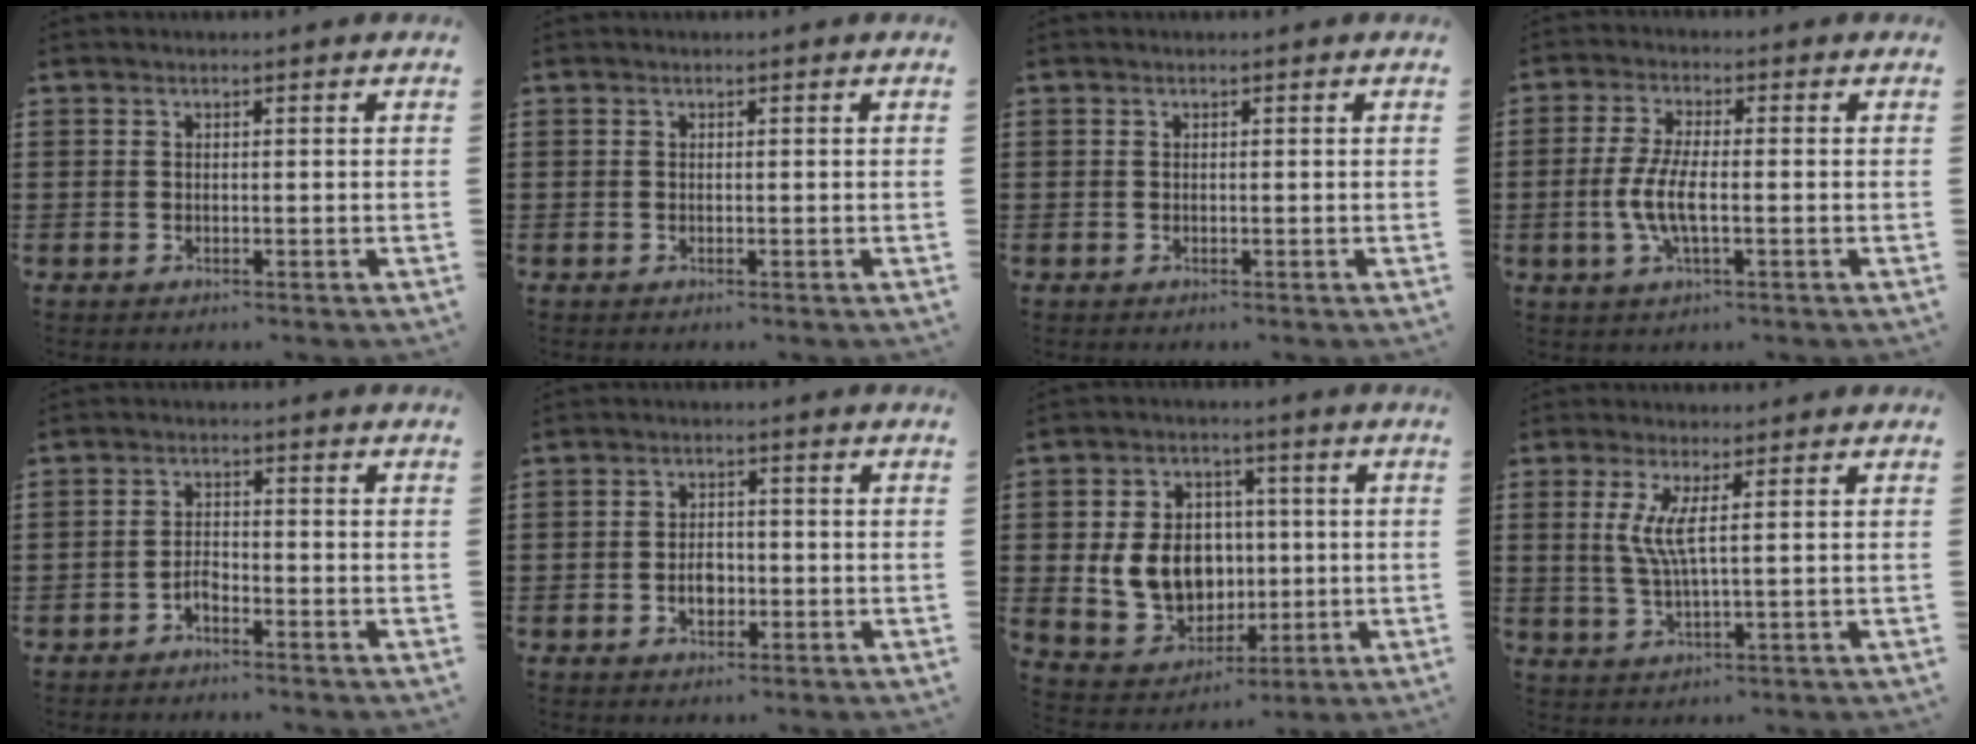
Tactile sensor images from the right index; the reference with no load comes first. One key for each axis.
{"total": 0.0}
{"total": 0.0}
{"total": 6.0, "fx": -1.3, "fy": 1.8, "fz": 5.6, "tx": -0.132, "ty": -0.006, "tz": -0.035}
{"total": 2.0, "fx": -1.6, "fy": 0.6, "fz": 0.9, "tx": -0.021, "ty": 0.003, "tz": -0.034}
{"total": 3.2, "fx": -0.9, "fy": 2.0, "fz": 2.3, "tx": -0.037, "ty": -0.001, "tz": -0.018}
{"total": 10.1, "fx": 0.4, "fy": 8.3, "fz": 5.7, "tx": -0.125, "ty": 0.010, "tz": 0.007}
{"total": 4.8, "fx": 1.2, "fy": 0.3, "fz": 4.6, "tx": -0.101, "ty": -0.008, "tz": 0.016}